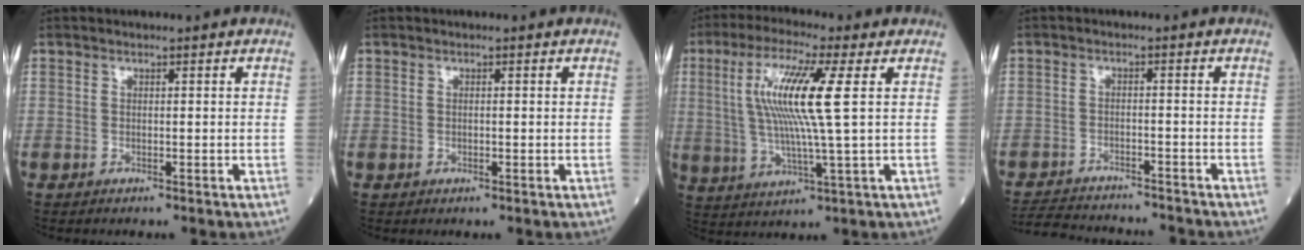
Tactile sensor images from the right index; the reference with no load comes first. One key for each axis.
{"total": 0.0}
{"total": 12.0, "fx": 2.5, "fy": -0.2, "fz": 11.7, "tx": -0.245, "ty": 0.006, "tz": 0.046}
{"total": 3.3, "fx": -3.2, "fy": 0.7, "fz": 0.6, "tx": -0.011, "ty": -0.011, "tz": -0.052}